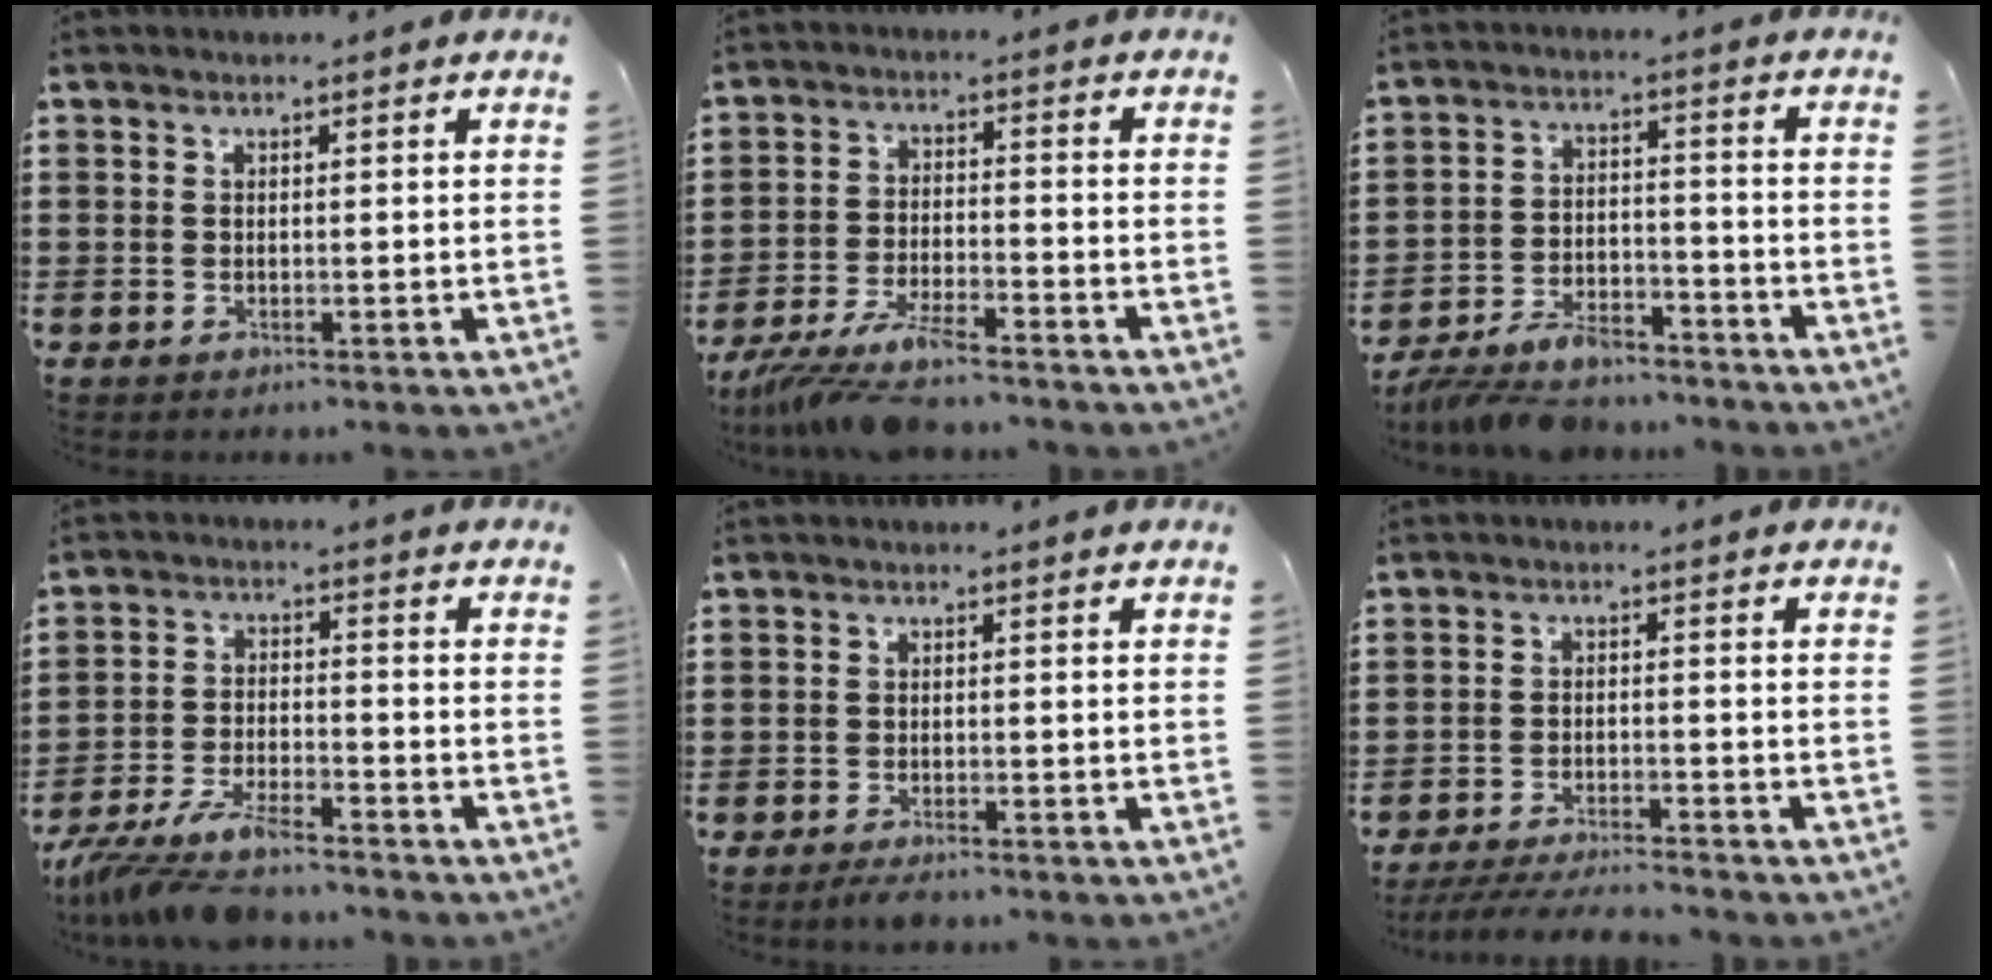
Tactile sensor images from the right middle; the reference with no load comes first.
{"total": 7.4, "force": [-6.5, 0.6, 3.6], "torque": [-0.087, -0.012, -0.128]}
{"total": 6.7, "force": [-6.3, 1.3, 1.9], "torque": [-0.040, 0.007, -0.123]}
{"total": 7.7, "force": [-6.9, 0.9, 3.2], "torque": [-0.078, -0.005, -0.137]}
{"total": 1.4, "force": [-1.2, 0.1, 0.6], "torque": [-0.014, -0.004, -0.022]}
{"total": 4.6, "force": [-4.4, 0.2, 1.3], "torque": [-0.028, -0.006, -0.088]}